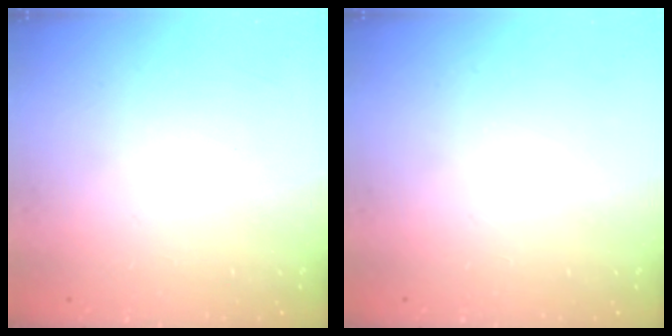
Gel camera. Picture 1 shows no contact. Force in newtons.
{"total": 0.0}